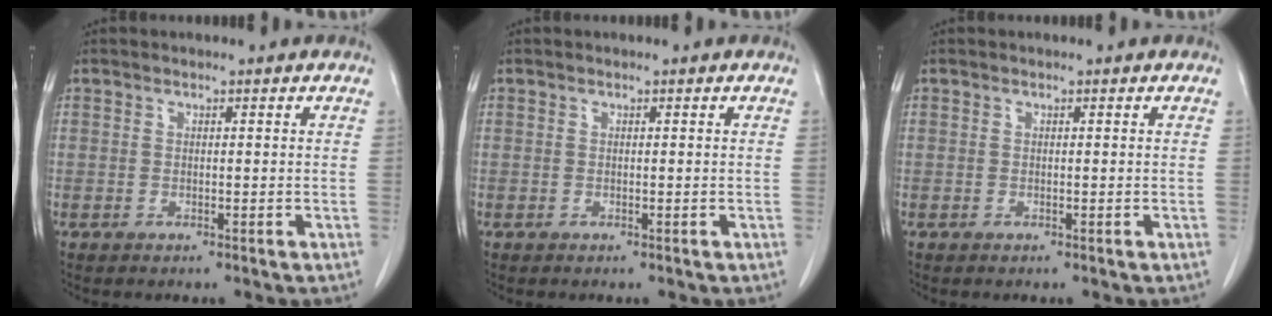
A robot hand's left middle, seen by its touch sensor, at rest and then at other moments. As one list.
[{"total": 0.0}, {"total": 0.0}]